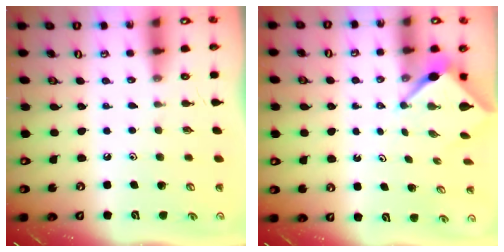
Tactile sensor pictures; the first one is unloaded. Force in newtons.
{"total": 3.0, "press": 3.0, "slide": 0.2}